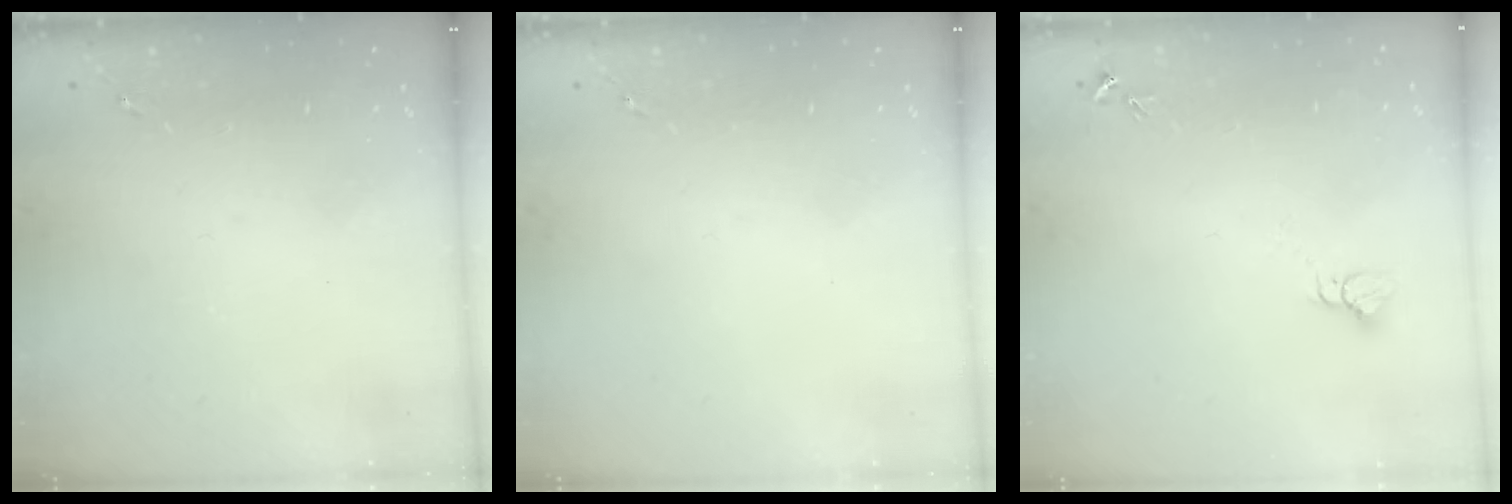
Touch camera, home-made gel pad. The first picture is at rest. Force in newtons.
{"total": 0.0}
{"total": 3.2, "press": 3.2, "slide": 0.1}